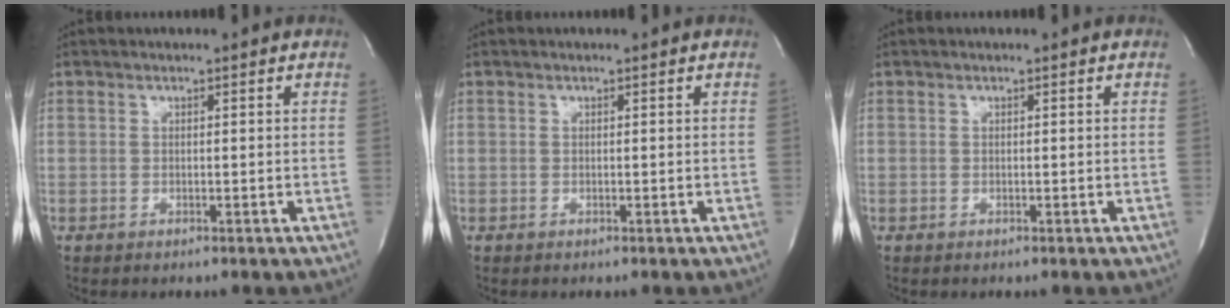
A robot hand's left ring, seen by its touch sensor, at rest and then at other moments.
{"total": 0.0}
{"total": 0.0}